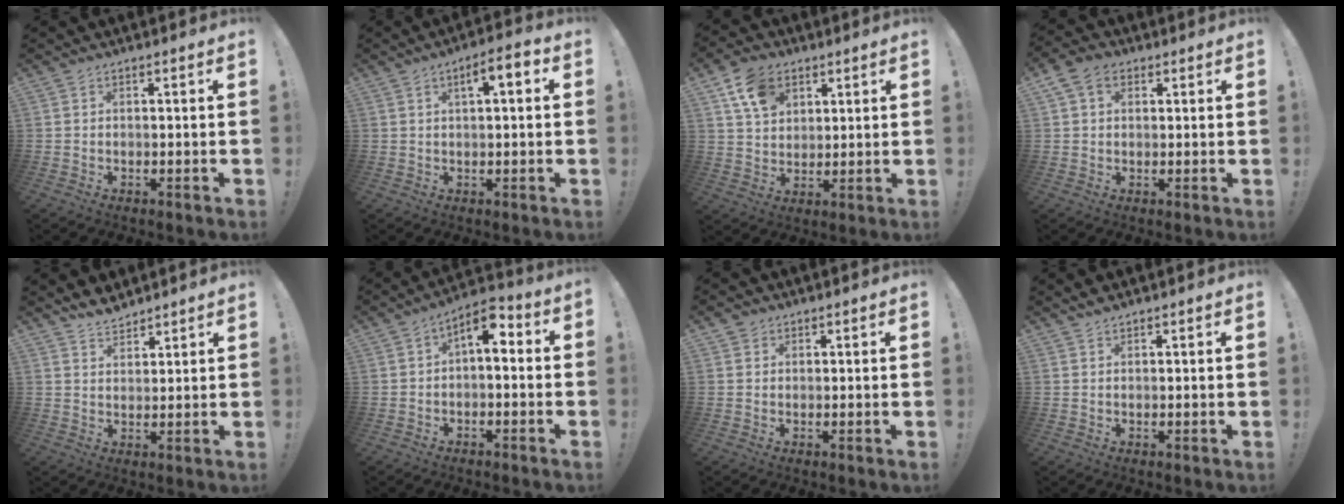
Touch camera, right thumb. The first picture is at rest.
{"total": 5.5, "force": [1.6, 1.4, 5.0], "torque": [-0.078, -0.002, 0.021]}
{"total": 11.0, "force": [5.6, 7.9, 5.3], "torque": [-0.086, -0.017, 0.109]}
{"total": 6.5, "force": [2.7, 4.9, 3.4], "torque": [-0.060, 0.003, 0.054]}
{"total": 5.1, "force": [4.7, 1.6, 0.8], "torque": [-0.008, -0.029, 0.086]}
{"total": 6.3, "force": [1.0, 3.0, 5.5], "torque": [-0.089, -0.005, 0.018]}
{"total": 2.1, "force": [1.4, 1.6, 0.2], "torque": [-0.003, -0.002, 0.025]}
{"total": 1.2, "force": [1.2, 0.2, 0.2], "torque": [-0.001, -0.002, 0.021]}